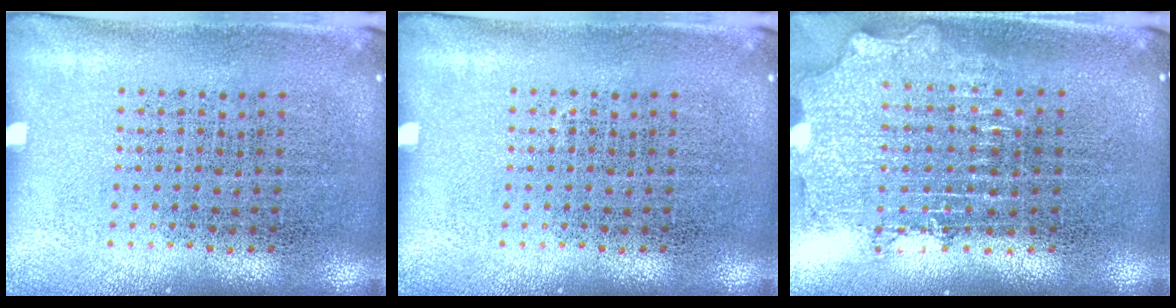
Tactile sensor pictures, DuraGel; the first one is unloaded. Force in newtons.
{"total": 0.0}
{"total": 1.9, "press": 1.5, "slide": 1.2}